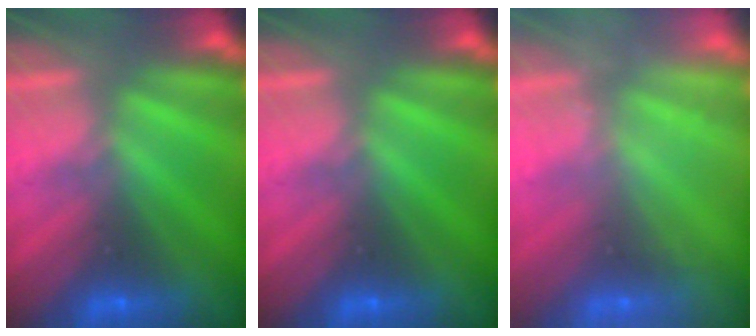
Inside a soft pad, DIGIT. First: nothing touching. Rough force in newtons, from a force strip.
{"total": 0.0}
{"total": 2.2}